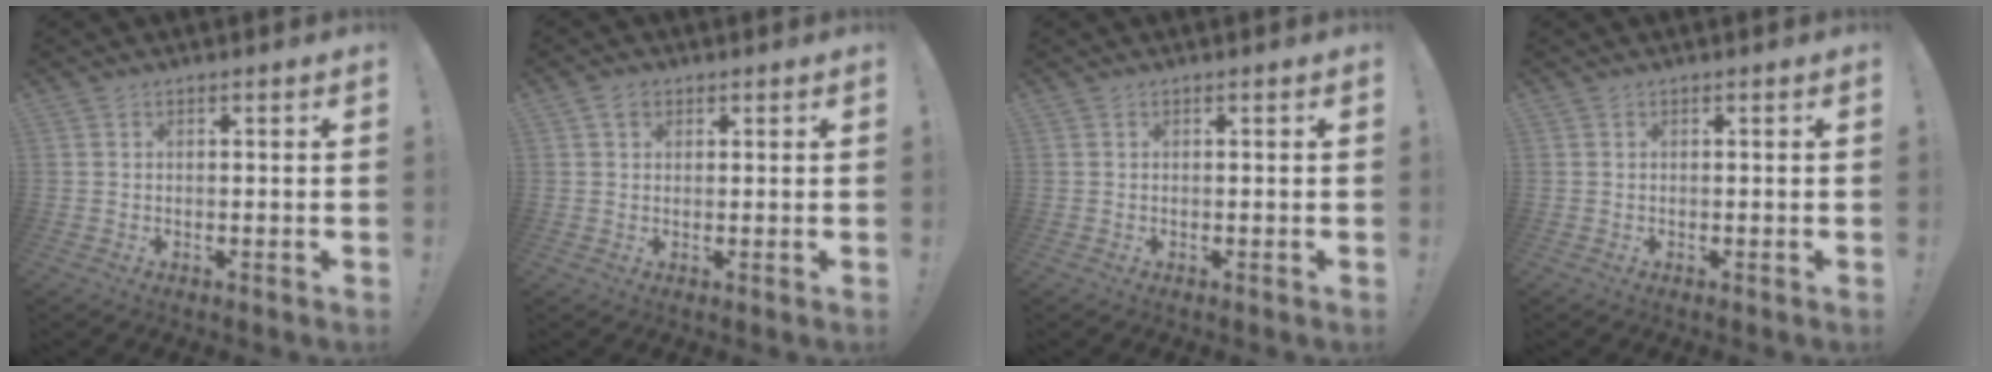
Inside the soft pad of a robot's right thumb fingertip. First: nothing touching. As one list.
[{"total": 2.6, "force": [1.3, 1.8, 1.2], "torque": [-0.012, -0.002, 0.022]}, {"total": 0.0}, {"total": 0.0}]